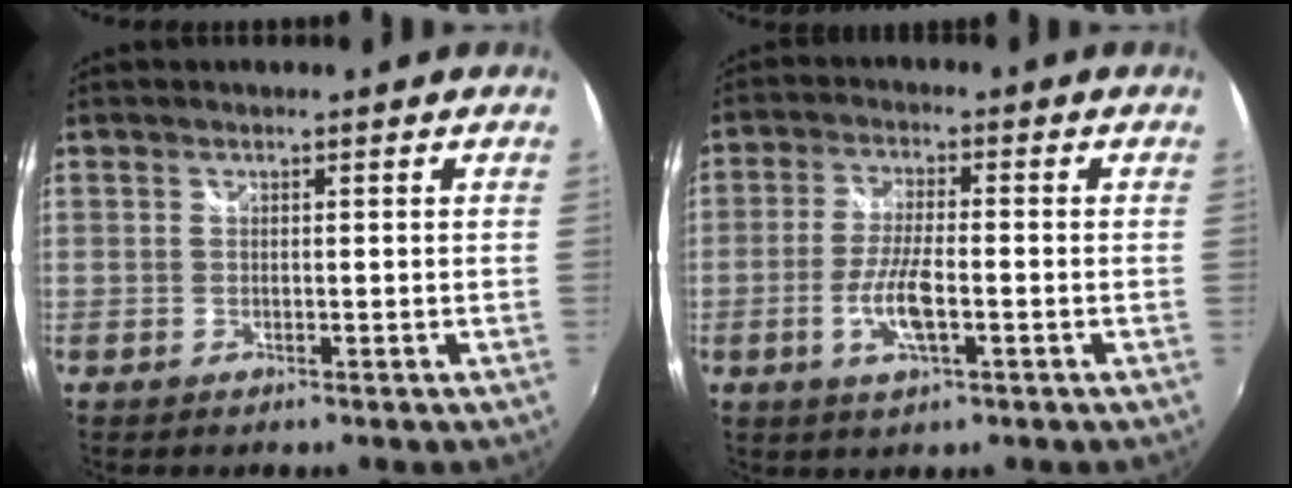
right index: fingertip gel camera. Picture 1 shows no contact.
{"total": 7.4, "force": [-2.3, 1.9, 6.8], "torque": [-0.140, -0.005, -0.044]}